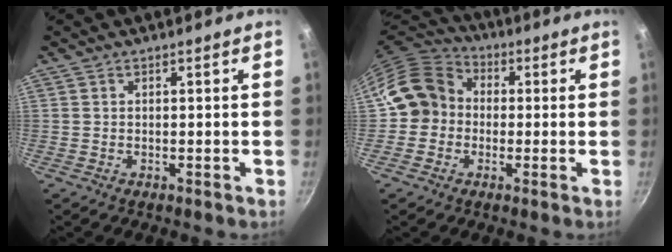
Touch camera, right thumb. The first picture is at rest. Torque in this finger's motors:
{"motor_torque": [-0.55, 0.86, 0.18, -0.07, 0.22]}